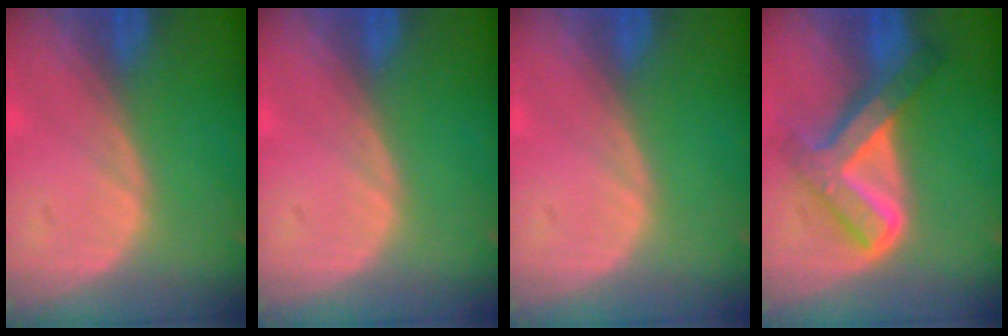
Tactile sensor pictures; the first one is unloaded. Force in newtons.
{"total": 0.0}
{"total": 0.0}
{"total": 8.1, "press": 8.1, "slide": 0.8}